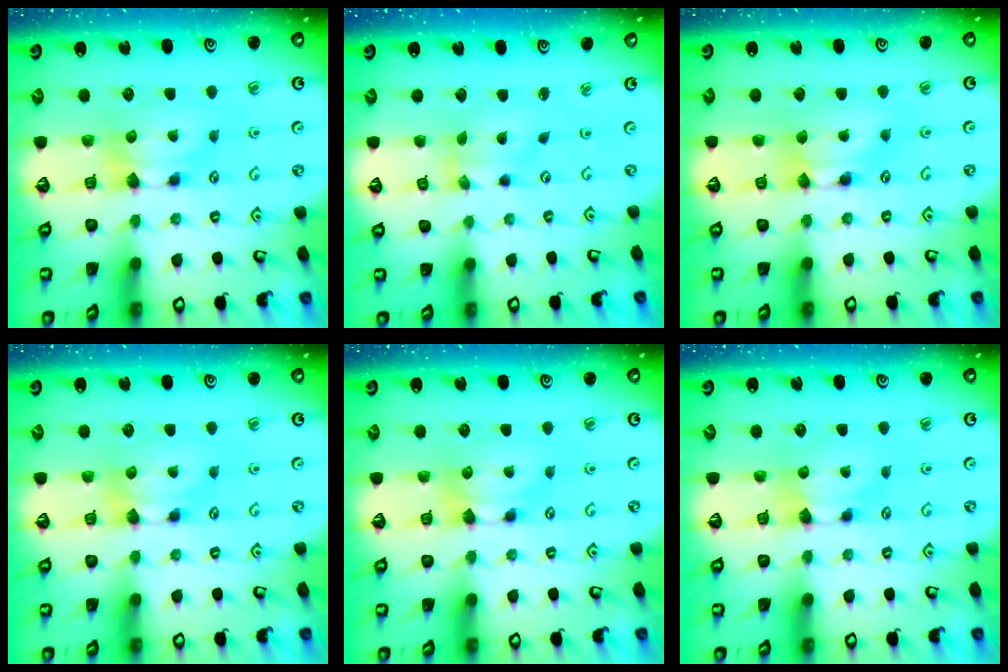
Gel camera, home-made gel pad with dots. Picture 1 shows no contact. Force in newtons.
{"total": 1.3, "press": 0.3, "slide": 1.2}
{"total": 1.4, "press": 1.4, "slide": 0.1}
{"total": 0.0}
{"total": 0.0}
{"total": 0.5, "press": 0.2, "slide": 0.5}